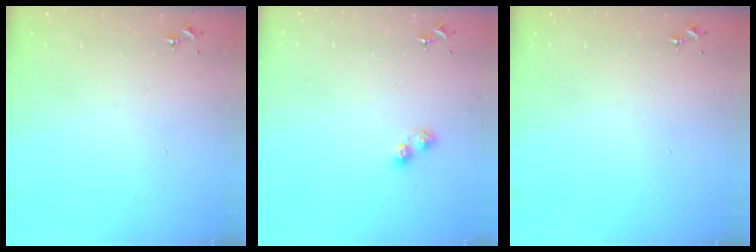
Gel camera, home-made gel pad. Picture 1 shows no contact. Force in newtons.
{"total": 4.9, "press": 4.9, "slide": 0.5}
{"total": 0.0}